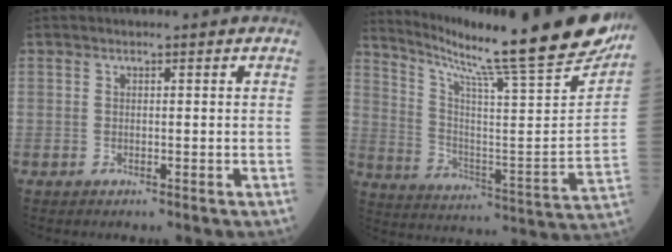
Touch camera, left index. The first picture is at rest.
{"total": 27.0, "force": [23.3, -0.4, 13.5], "torque": [-0.227, -0.093, 0.323]}